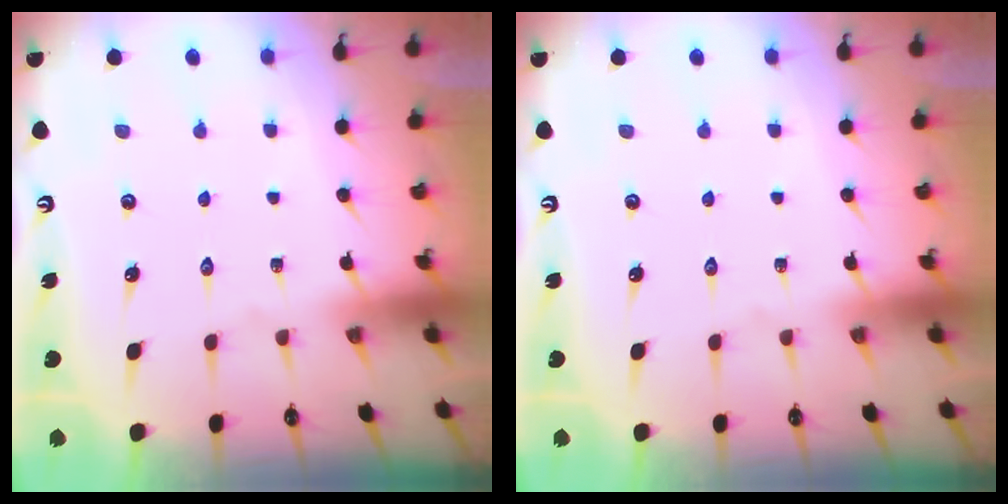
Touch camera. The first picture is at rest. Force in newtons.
{"total": 0.0}